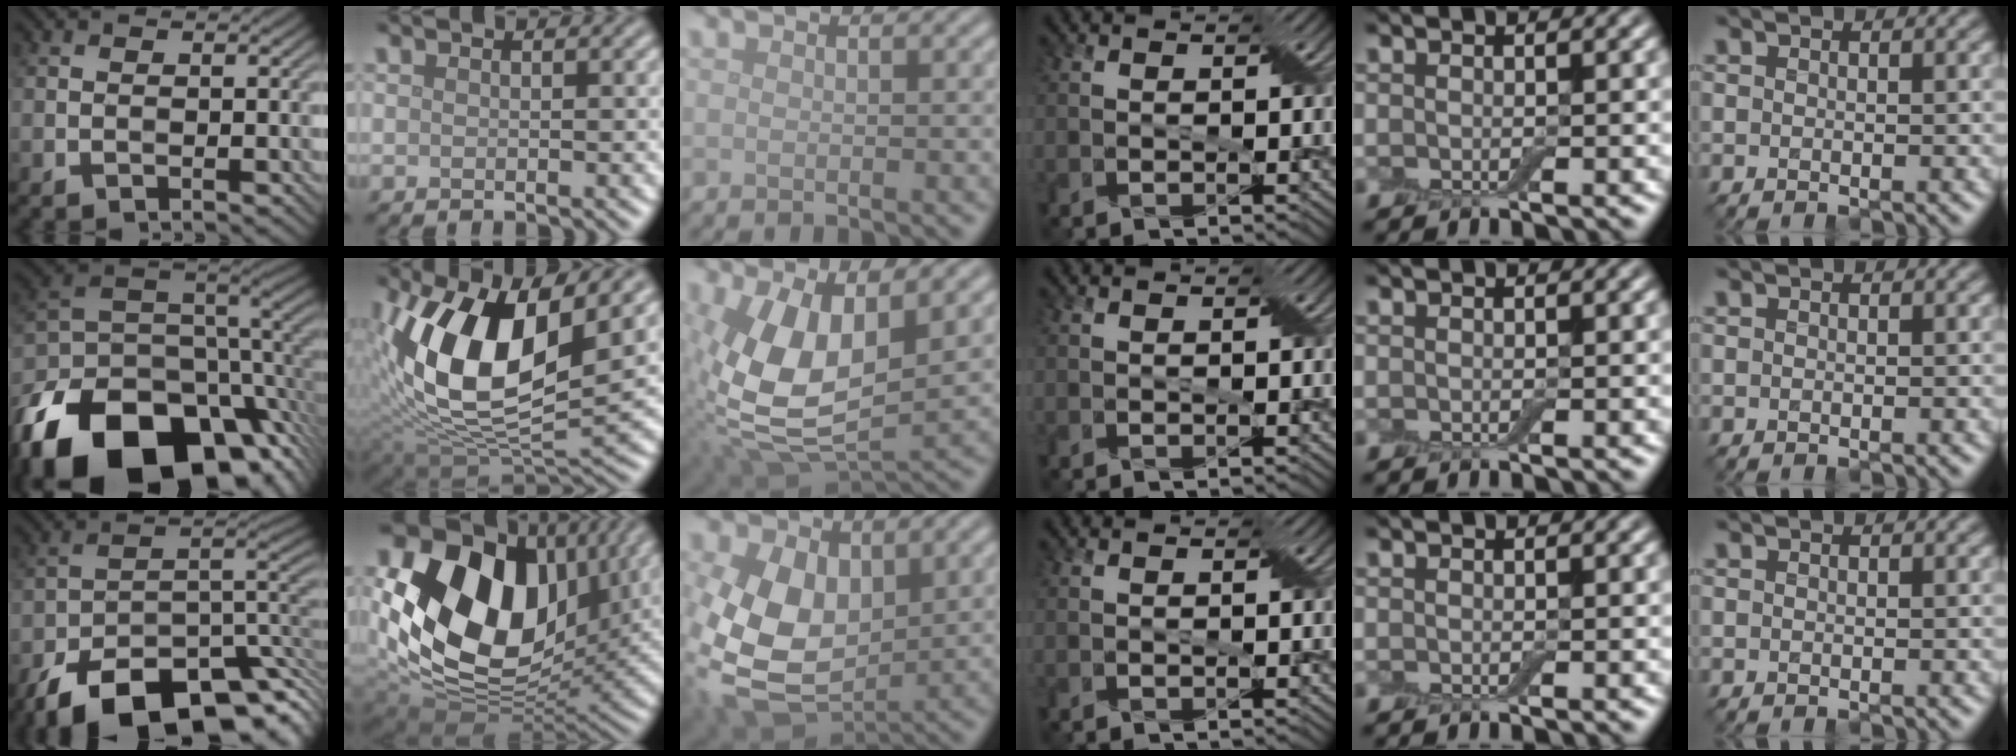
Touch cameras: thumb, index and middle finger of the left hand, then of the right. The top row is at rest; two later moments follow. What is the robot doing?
{"motion": "peel", "object": "duck tape"}